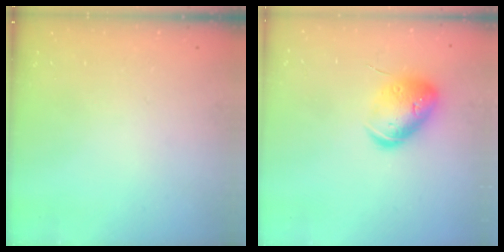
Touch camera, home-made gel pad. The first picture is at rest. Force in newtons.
{"total": 14.8, "press": 14.7, "slide": 2.0}